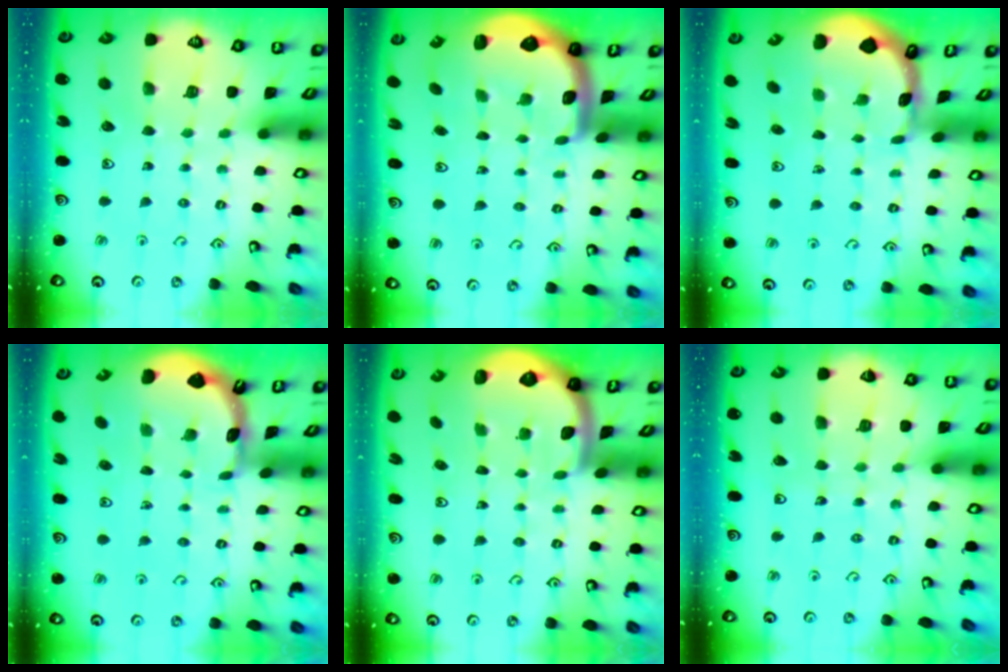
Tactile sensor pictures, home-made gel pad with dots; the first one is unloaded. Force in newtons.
{"total": 2.8, "press": 2.5, "slide": 1.4}
{"total": 1.0, "press": 0.9, "slide": 0.2}
{"total": 1.8, "press": 1.8, "slide": 0.2}
{"total": 1.6, "press": 1.6, "slide": 0.1}
{"total": 3.1, "press": 3.1, "slide": 0.3}